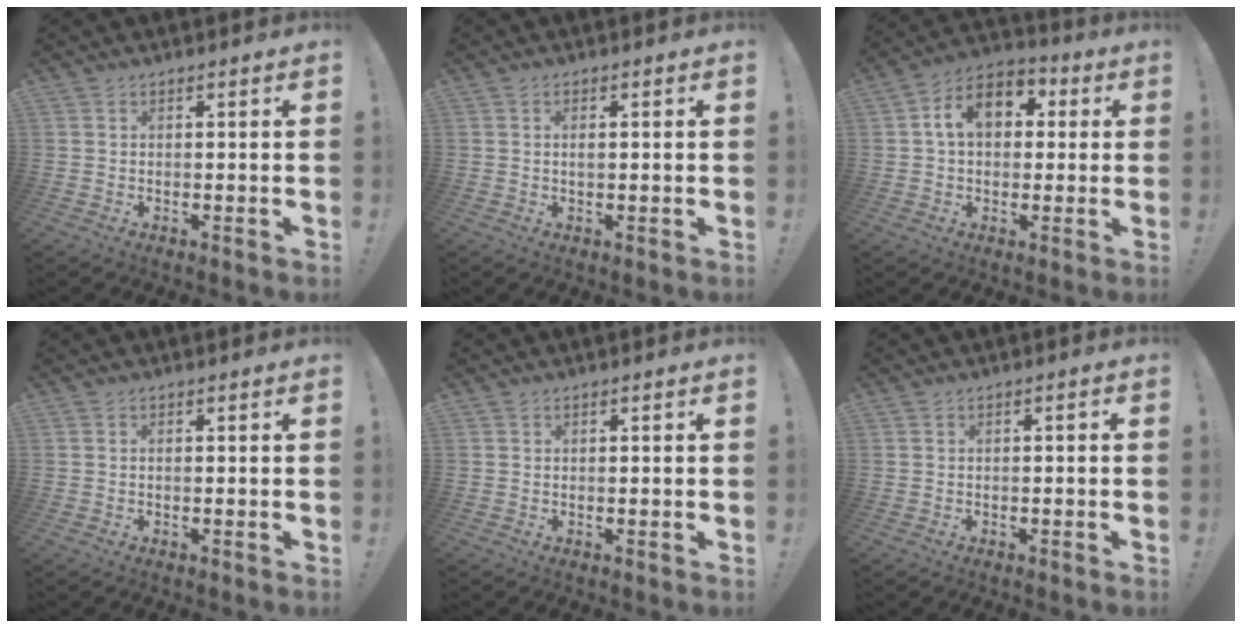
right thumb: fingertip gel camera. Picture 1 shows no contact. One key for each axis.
{"total": 1.1, "fx": 0.0, "fy": 0.4, "fz": 1.1, "tx": -0.026, "ty": 0.003, "tz": 0.000}
{"total": 11.4, "fx": 2.7, "fy": 8.1, "fz": 7.5, "tx": -0.114, "ty": 0.010, "tz": 0.051}
{"total": 0.0}
{"total": 0.0}
{"total": 1.0, "fx": -0.8, "fy": 0.0, "fz": 0.6, "tx": -0.018, "ty": 0.005, "tz": -0.013}